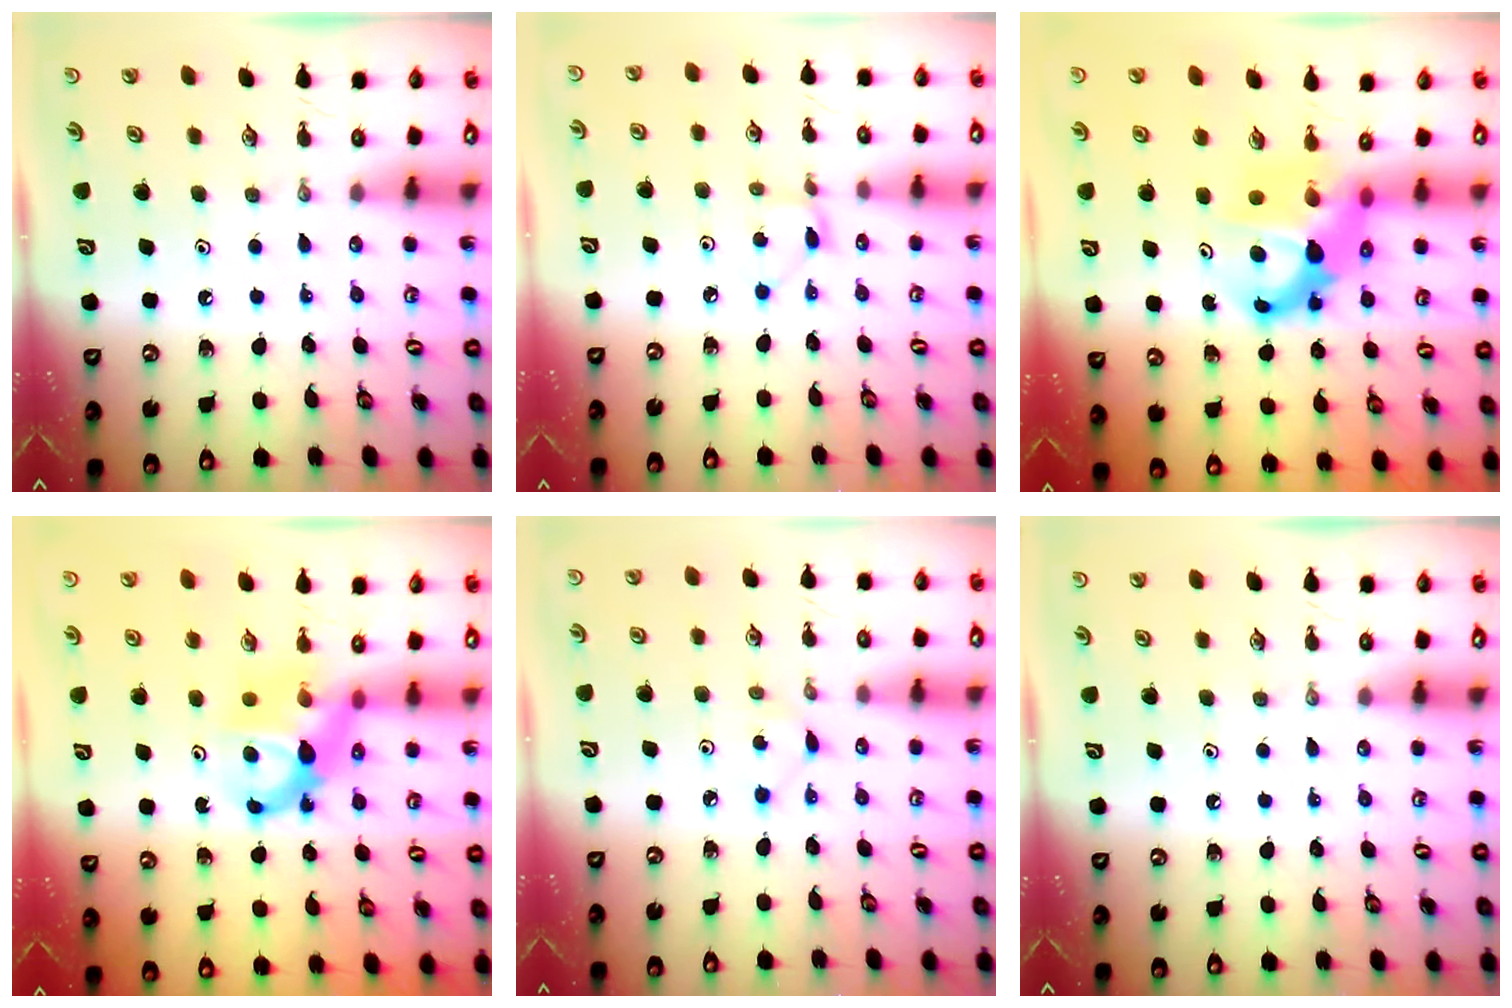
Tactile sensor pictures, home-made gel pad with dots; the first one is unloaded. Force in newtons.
{"total": 2.8, "press": 2.8, "slide": 0.3}
{"total": 7.6, "press": 7.6, "slide": 0.6}
{"total": 7.2, "press": 7.2, "slide": 0.3}
{"total": 3.0, "press": 3.0, "slide": 0.3}
{"total": 0.0}